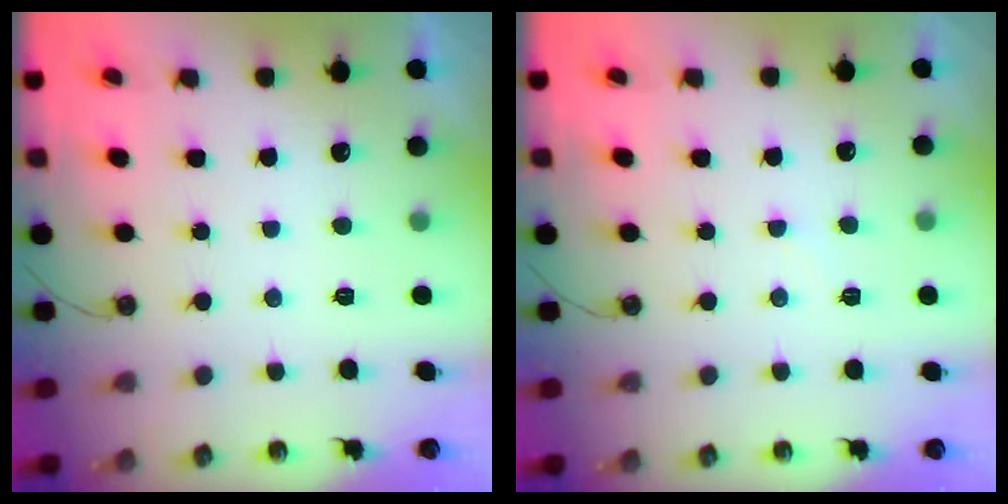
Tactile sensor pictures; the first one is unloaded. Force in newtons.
{"total": 3.8, "press": 3.8, "slide": 0.6}